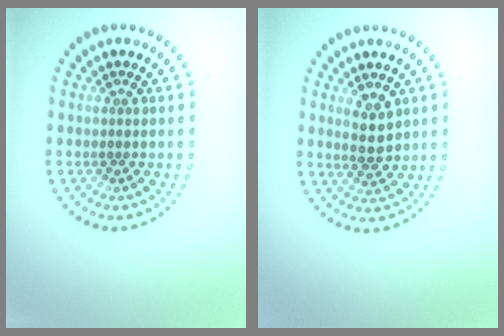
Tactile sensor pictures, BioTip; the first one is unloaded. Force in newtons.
{"total": 2.8, "press": 2.7, "slide": 0.7}